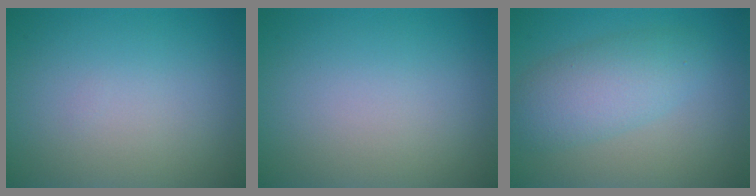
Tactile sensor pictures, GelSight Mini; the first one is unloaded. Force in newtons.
{"total": 0.0}
{"total": 4.4, "press": 4.4, "slide": 0.1}